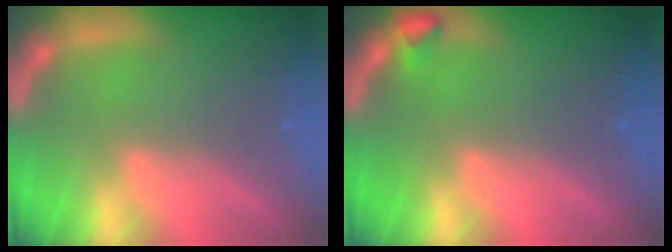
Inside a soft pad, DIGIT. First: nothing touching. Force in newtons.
{"total": 0.9}